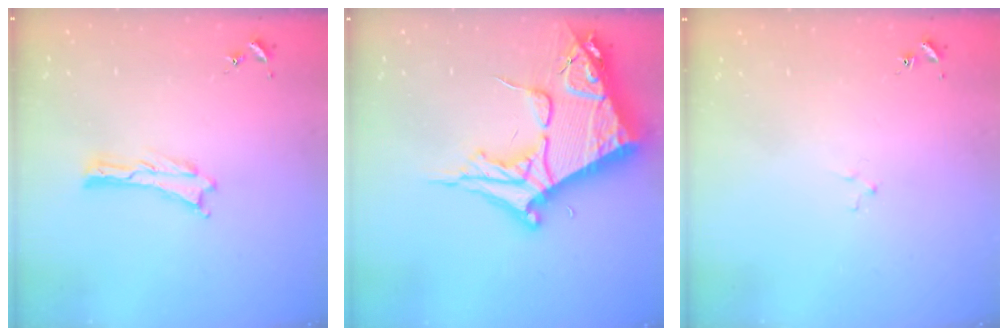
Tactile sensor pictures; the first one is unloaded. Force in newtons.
{"total": 14.3, "press": 14.2, "slide": 1.4}
{"total": 1.5, "press": 1.5, "slide": 0.2}